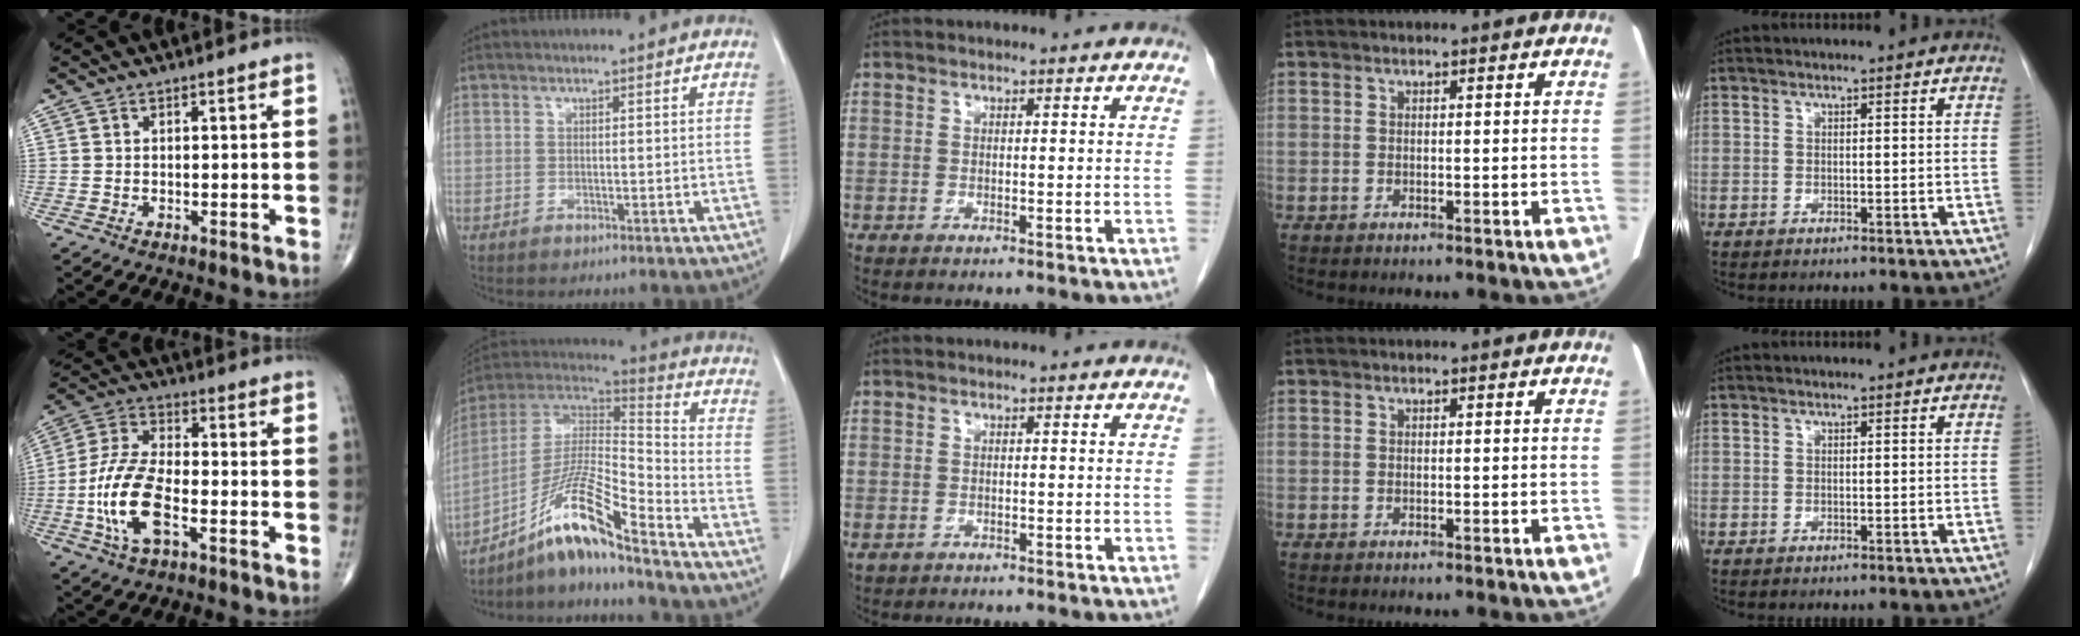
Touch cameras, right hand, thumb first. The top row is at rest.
{"thumb": {"total": 13.1, "force": [-4.2, 5.9, 10.9], "torque": [-0.228, 0.021, -0.084]}, "index": {"total": 14.3, "force": [-10.3, 0.4, 10.0], "torque": [-0.179, 0.015, -0.186]}, "middle": {"total": 1.3, "force": [-0.5, 1.0, 0.6], "torque": [-0.015, 0.001, -0.001]}}